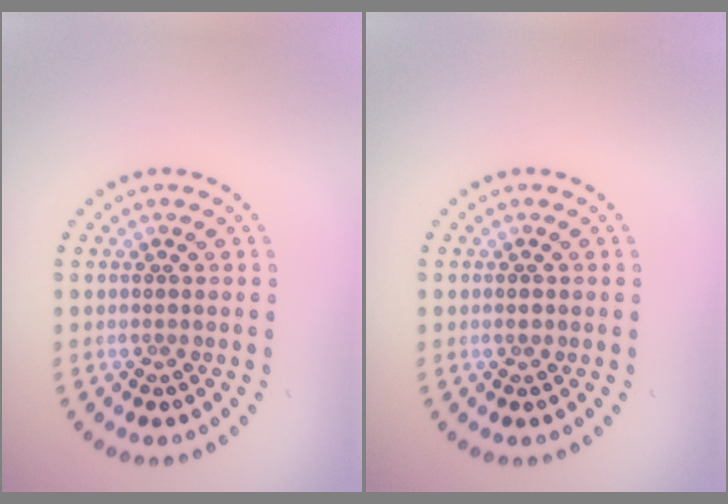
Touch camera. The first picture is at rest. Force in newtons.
{"total": 0.9, "press": 0.9, "slide": 0.0}